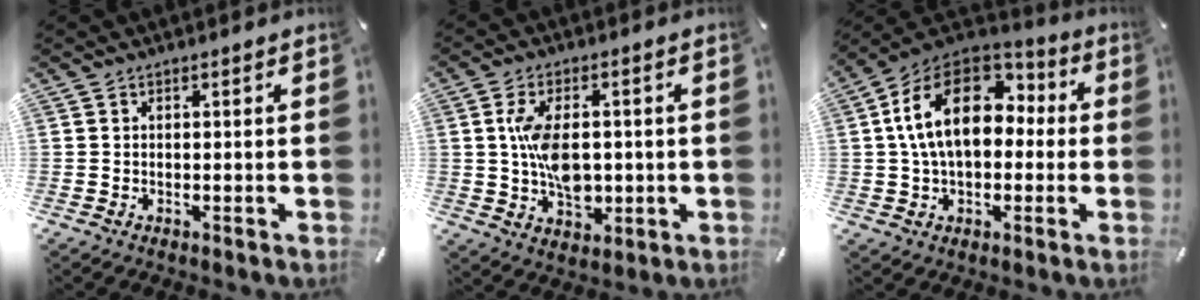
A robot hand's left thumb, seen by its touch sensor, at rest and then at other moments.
{"total": 10.6, "force": [0.2, 6.8, 8.0], "torque": [-0.140, 0.004, 0.004]}
{"total": 18.6, "force": [3.1, 12.3, 13.6], "torque": [-0.265, 0.010, 0.052]}